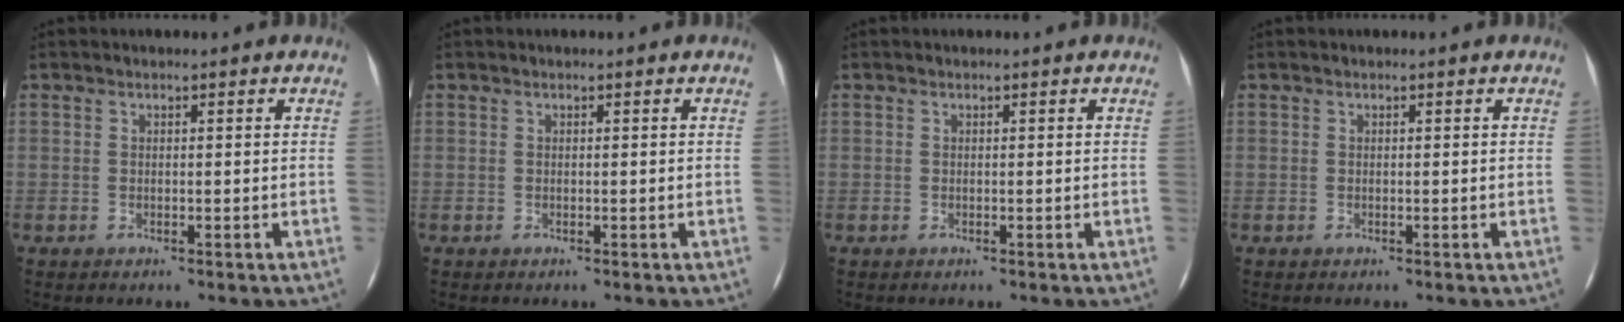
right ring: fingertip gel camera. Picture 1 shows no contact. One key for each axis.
{"total": 0.0}
{"total": 0.0}
{"total": 0.0}